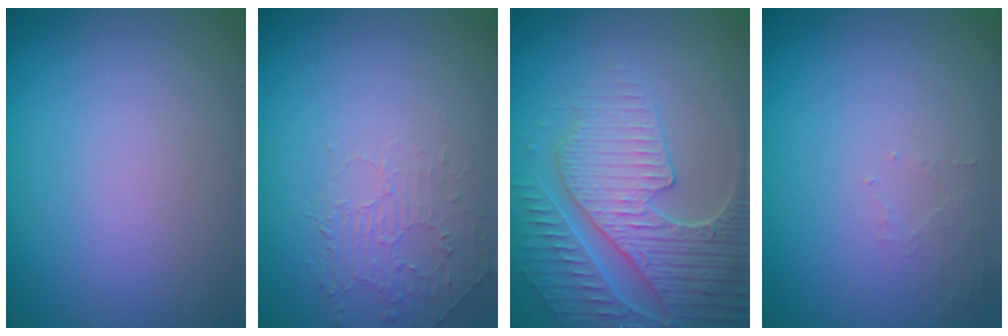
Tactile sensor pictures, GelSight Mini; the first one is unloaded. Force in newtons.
{"total": 2.0, "press": 0.6, "slide": 1.9}
{"total": 6.7, "press": 5.5, "slide": 3.8}
{"total": 1.0, "press": 1.0, "slide": 0.2}